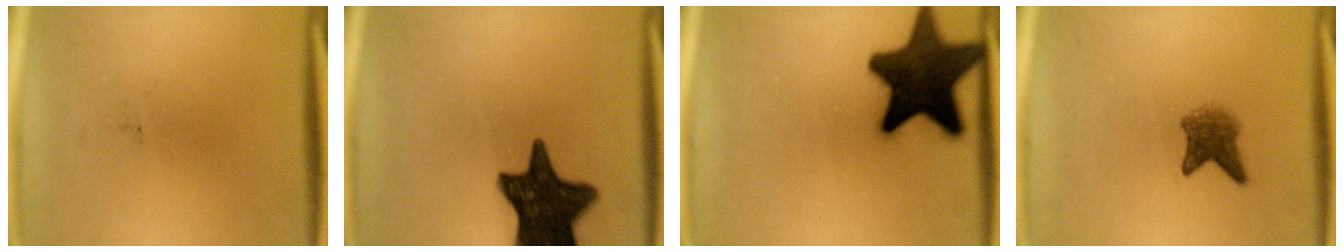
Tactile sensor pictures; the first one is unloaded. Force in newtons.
{"total": 16.3}
{"total": 17.6}
{"total": 3.6}